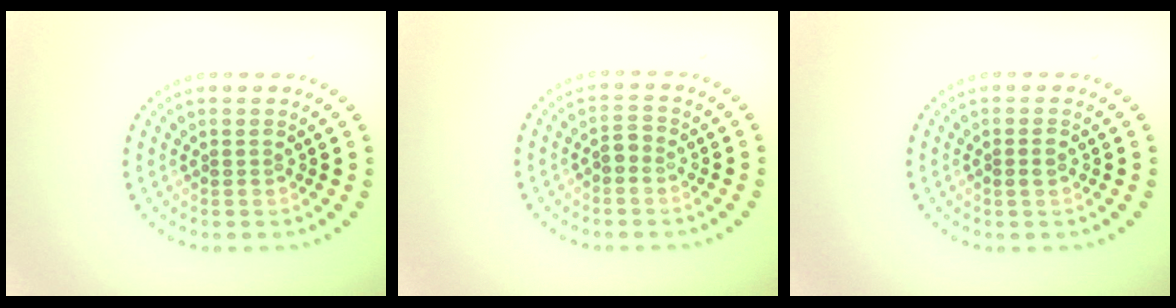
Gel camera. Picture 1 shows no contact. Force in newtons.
{"total": 1.3, "press": 1.2, "slide": 0.5}
{"total": 0.9, "press": 0.9, "slide": 0.3}